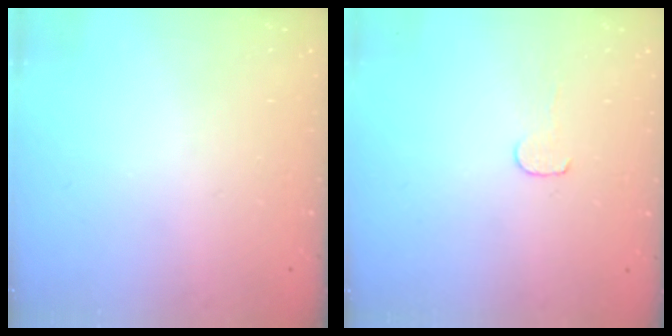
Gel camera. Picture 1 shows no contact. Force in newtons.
{"total": 3.5, "press": 3.5, "slide": 0.4}